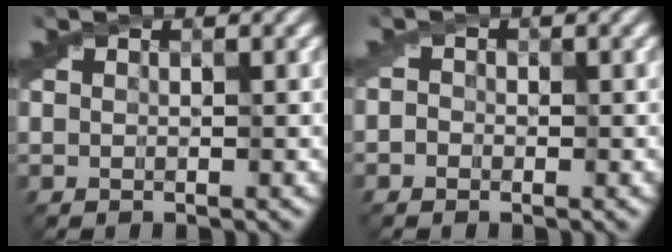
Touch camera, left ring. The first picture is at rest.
{"total": 1.4, "force": [-0.2, 1.3, 0.5], "torque": [0.002, -0.001, -0.023]}